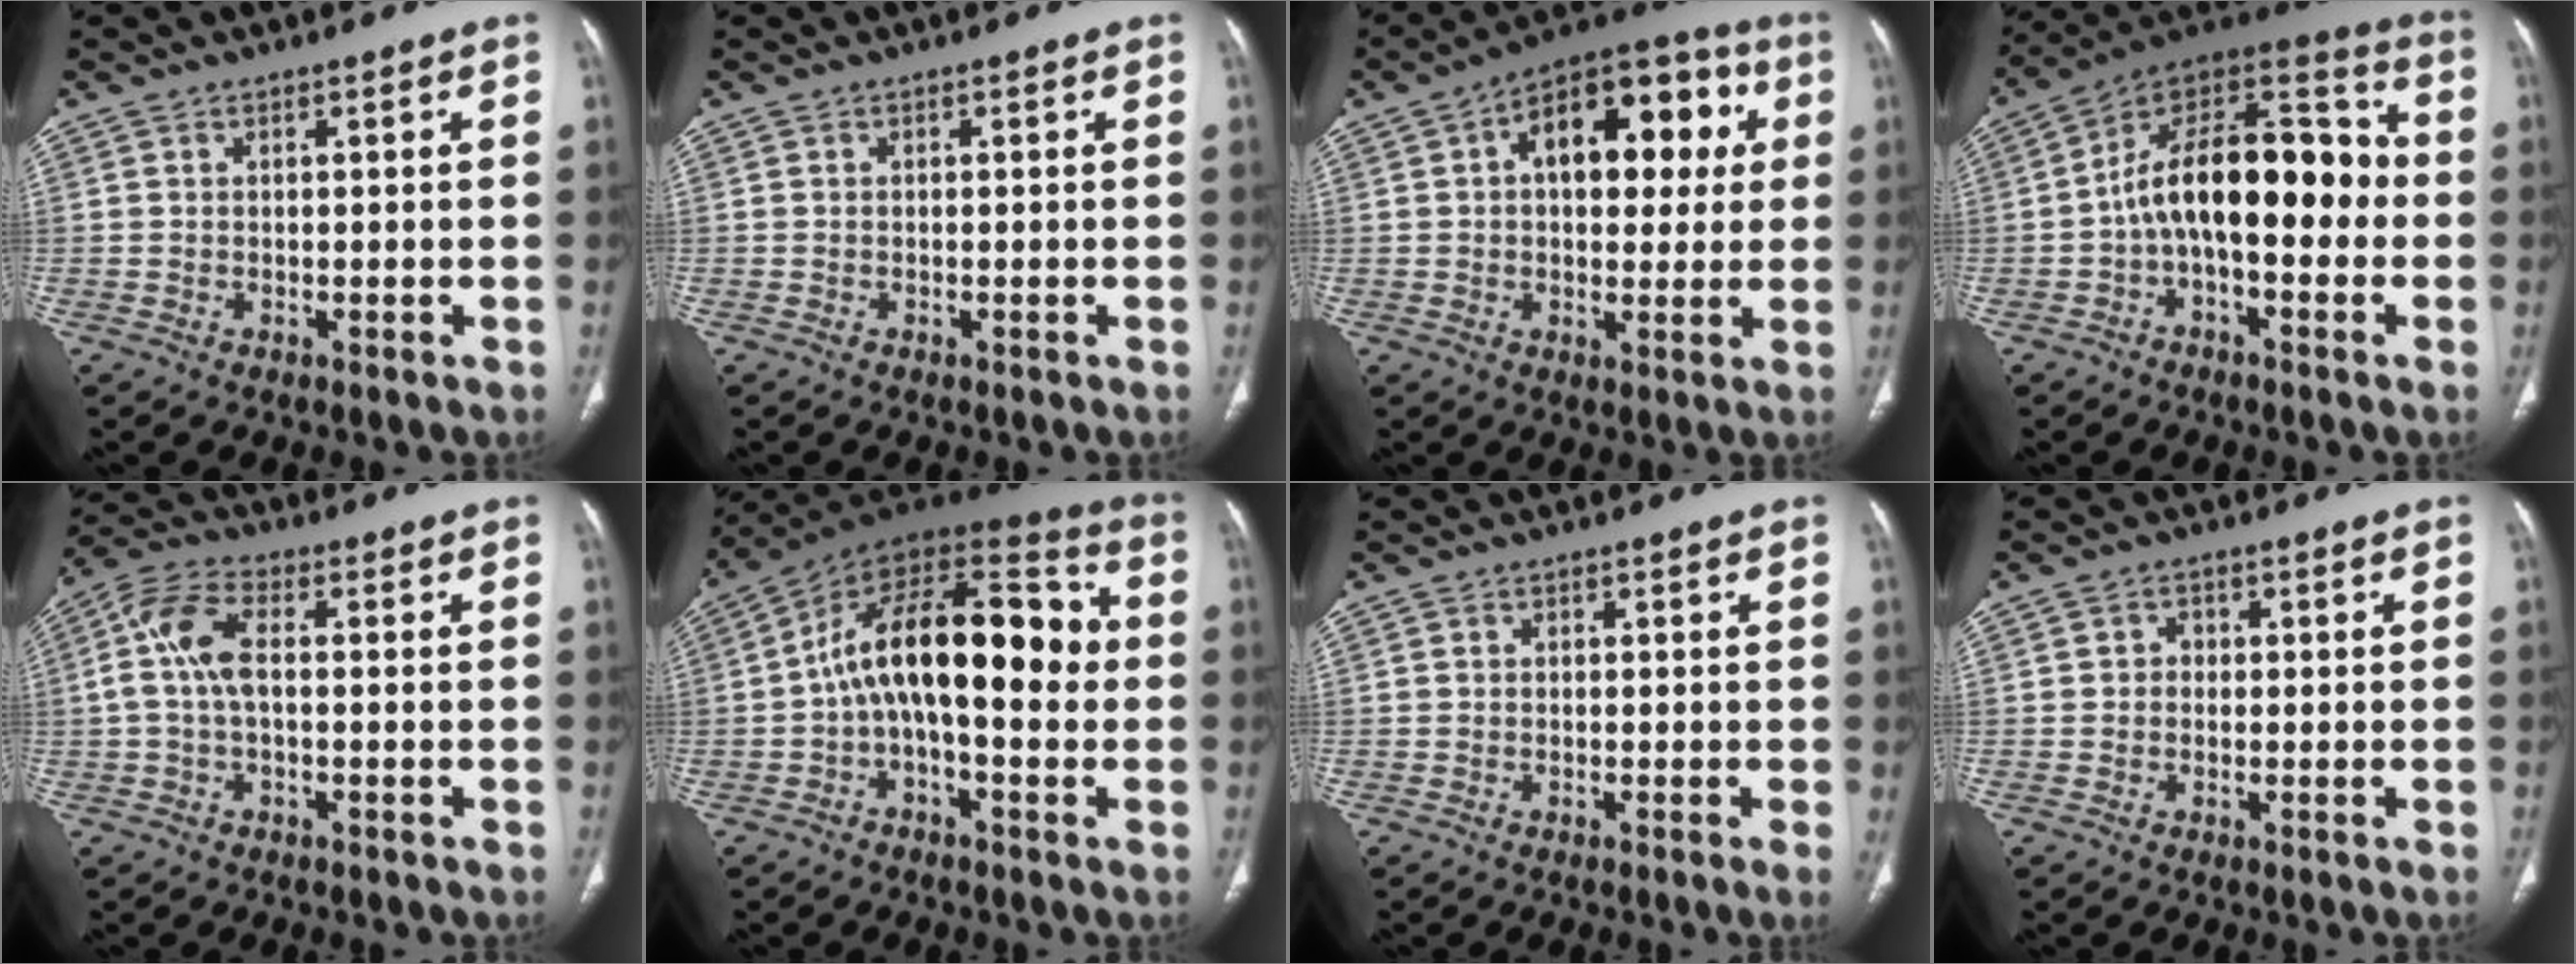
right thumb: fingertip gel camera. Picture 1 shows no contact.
{"total": 0.0}
{"total": 18.1, "force": [4.4, 10.3, 14.2], "torque": [-0.151, 0.027, 0.055]}
{"total": 20.1, "force": [-1.7, 10.2, 17.2], "torque": [-0.245, 0.060, -0.036]}
{"total": 8.1, "force": [0.4, 3.8, 7.2], "torque": [-0.163, 0.024, 0.003]}
{"total": 21.6, "force": [0.0, 10.0, 19.2], "torque": [-0.274, 0.051, -0.010]}
{"total": 0.7, "force": [-0.2, 0.0, 0.6], "torque": [-0.010, 0.000, -0.007]}
{"total": 1.7, "force": [-0.1, 1.6, 0.7], "torque": [0.002, 0.006, -0.006]}